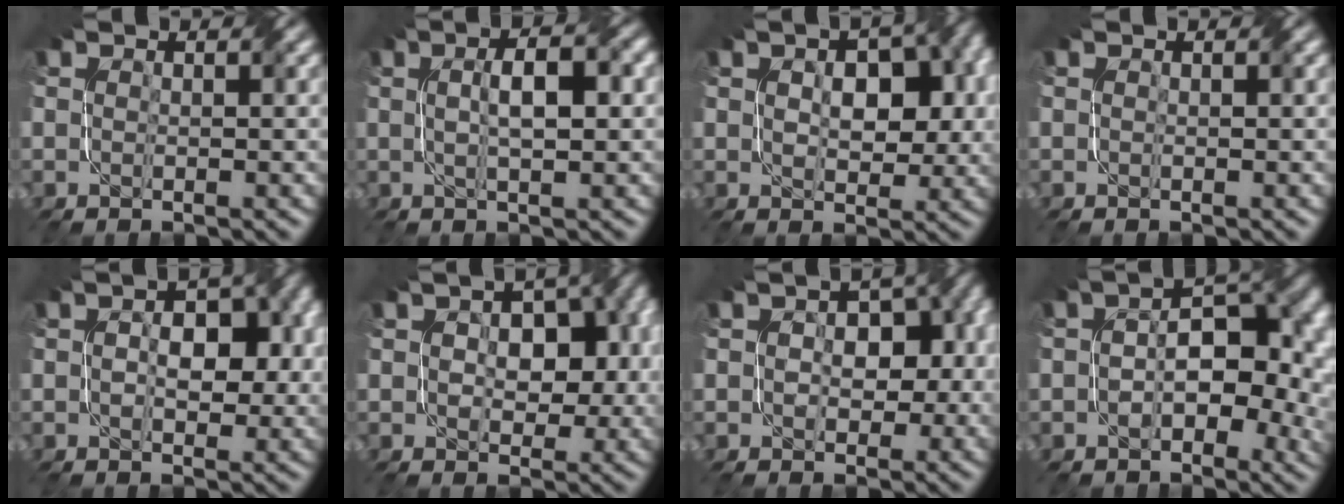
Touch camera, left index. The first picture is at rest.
{"total": 3.6, "force": [0.5, 0.4, 3.5], "torque": [-0.058, 0.013, 0.010]}
{"total": 5.5, "force": [0.7, 3.4, 4.3], "torque": [-0.065, -0.001, 0.017]}
{"total": 0.0}
{"total": 5.0, "force": [0.0, 3.0, 4.0], "torque": [-0.053, 0.001, 0.002]}
{"total": 6.9, "force": [0.4, 4.4, 5.4], "torque": [-0.071, 0.004, 0.010]}
{"total": 6.1, "force": [-0.6, 4.1, 4.5], "torque": [-0.037, 0.015, 0.002]}
{"total": 8.0, "force": [-0.8, 4.4, 6.6], "torque": [-0.082, 0.012, -0.020]}